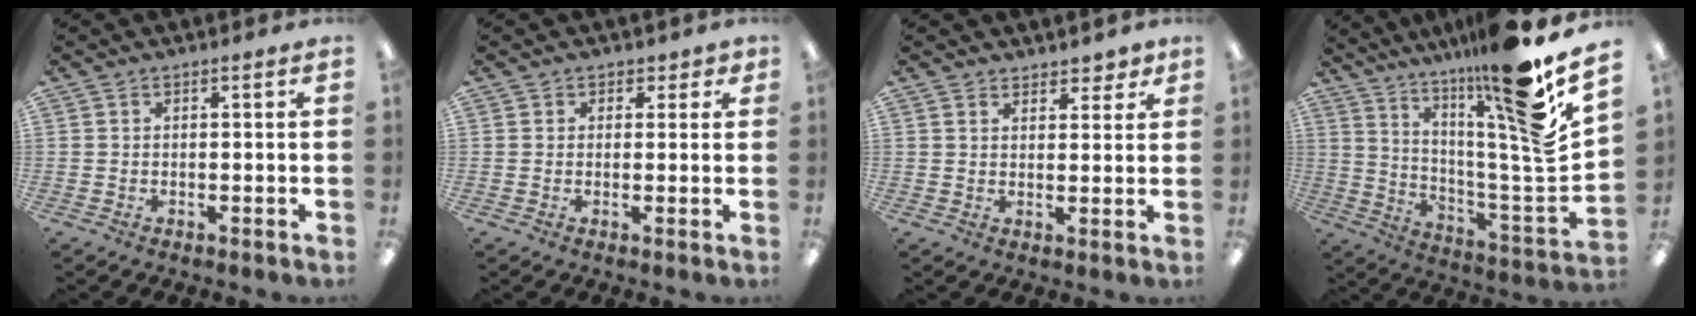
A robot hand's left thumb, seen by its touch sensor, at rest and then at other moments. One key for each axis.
{"total": 1.9, "fx": 0.9, "fy": 1.6, "fz": 0.5, "tx": 0.007, "ty": -0.001, "tz": 0.013}
{"total": 3.7, "fx": 3.2, "fy": 1.7, "fz": 0.5, "tx": 0.008, "ty": -0.020, "tz": 0.057}
{"total": 20.3, "fx": 14.2, "fy": 0.5, "fz": 14.6, "tx": -0.228, "ty": -0.119, "tz": 0.210}